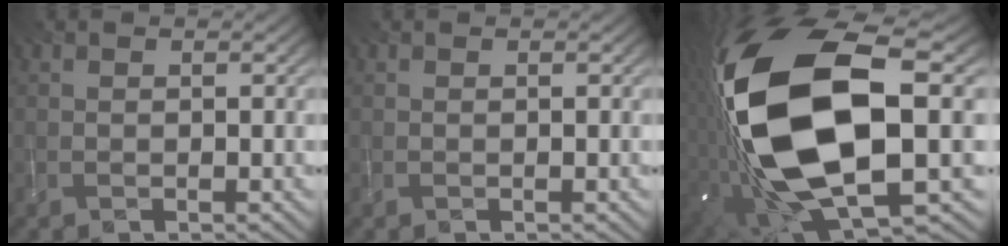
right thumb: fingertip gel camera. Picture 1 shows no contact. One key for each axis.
{"total": 0.0}
{"total": 21.5, "fx": -0.7, "fy": 10.3, "fz": 18.9, "tx": -0.435, "ty": -0.063, "tz": 0.015}